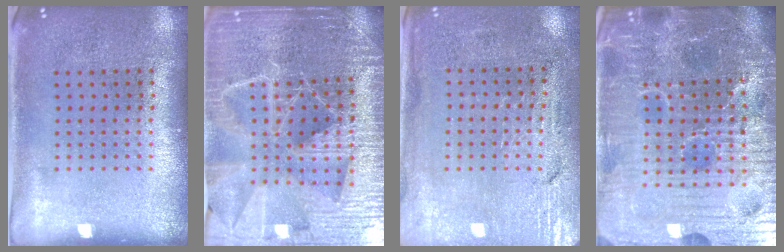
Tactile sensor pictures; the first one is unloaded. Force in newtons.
{"total": 5.1, "press": 4.7, "slide": 2.1}
{"total": 3.2, "press": 2.9, "slide": 1.3}
{"total": 7.0, "press": 6.3, "slide": 3.1}